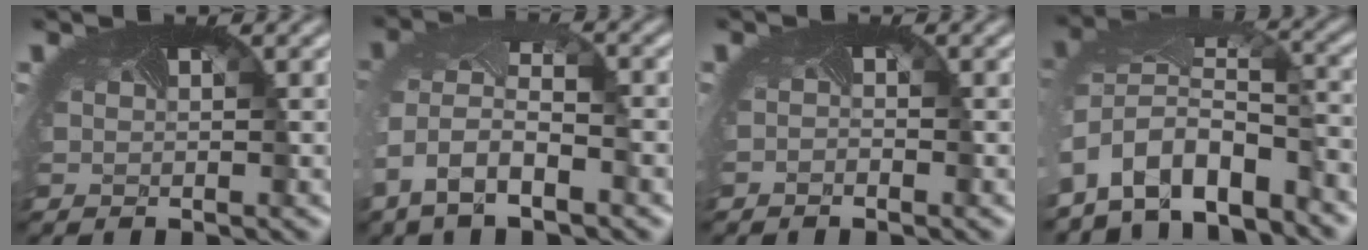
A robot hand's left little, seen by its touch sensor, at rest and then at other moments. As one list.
[{"total": 7.3, "force": [-3.2, 4.0, 5.3], "torque": [-0.114, -0.016, -0.047]}, {"total": 0.8, "force": [-0.7, -0.2, -0.3], "torque": [0.000, -0.006, -0.014]}, {"total": 8.9, "force": [-5.7, 4.5, 5.1], "torque": [-0.106, -0.018, -0.096]}]